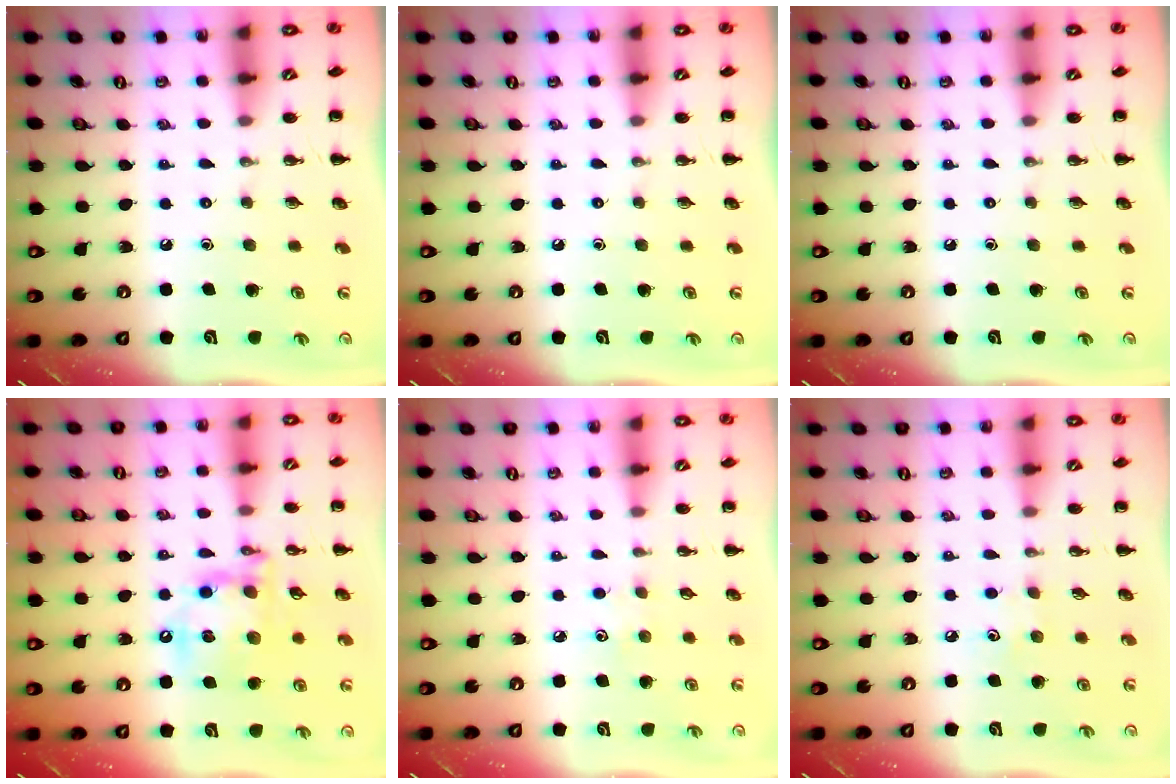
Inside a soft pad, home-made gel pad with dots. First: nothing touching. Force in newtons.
{"total": 0.0}
{"total": 0.0}
{"total": 14.4, "press": 14.2, "slide": 2.7}
{"total": 2.9, "press": 2.9, "slide": 0.6}
{"total": 3.4, "press": 3.3, "slide": 0.8}